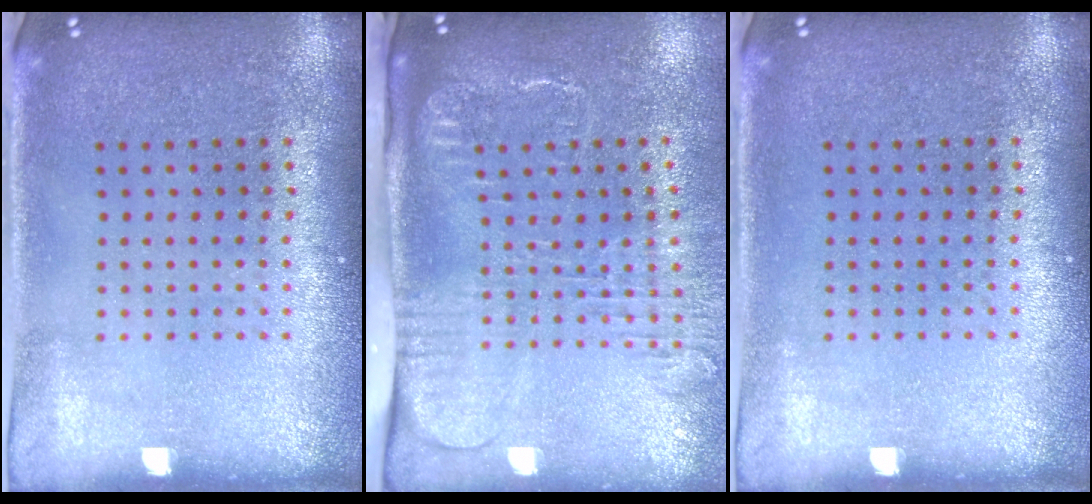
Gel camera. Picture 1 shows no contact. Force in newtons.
{"total": 2.6, "press": 2.0, "slide": 1.7}
{"total": 0.0}